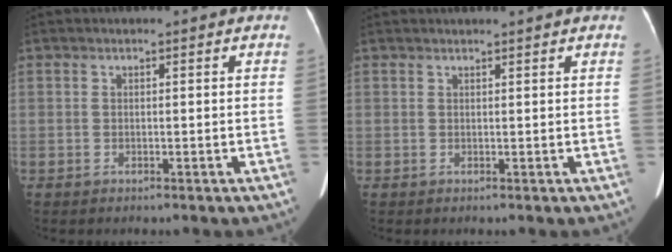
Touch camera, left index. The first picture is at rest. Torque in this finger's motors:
{"motor_torque": [-0.06, -0.11, -0.14, -0.01]}